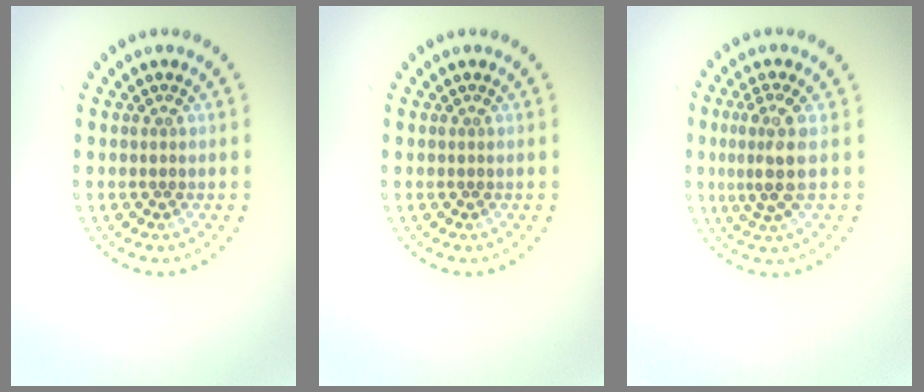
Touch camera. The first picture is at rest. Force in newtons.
{"total": 0.0}
{"total": 3.1, "press": 2.4, "slide": 2.0}